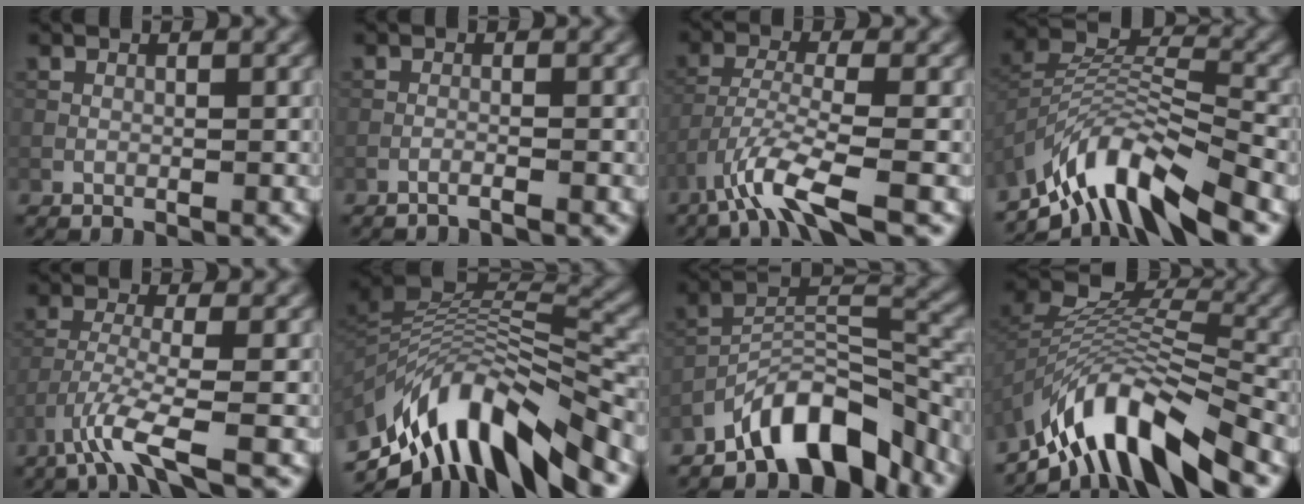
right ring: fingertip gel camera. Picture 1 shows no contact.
{"total": 1.1, "force": [-1.0, 0.1, 0.6], "torque": [-0.005, 0.003, -0.027]}
{"total": 5.2, "force": [-3.6, 0.7, 3.6], "torque": [-0.073, -0.008, -0.079]}
{"total": 8.9, "force": [-6.7, 3.0, 5.0], "torque": [-0.080, -0.003, -0.134]}
{"total": 4.5, "force": [-3.0, 0.5, 3.3], "torque": [-0.069, -0.009, -0.071]}
{"total": 12.3, "force": [-7.1, 4.8, 8.9], "torque": [-0.168, 0.021, -0.126]}
{"total": 8.4, "force": [-6.4, 2.8, 4.6], "torque": [-0.063, 0.008, -0.119]}
{"total": 9.4, "force": [-6.5, 3.7, 5.7], "torque": [-0.081, 0.006, -0.126]}